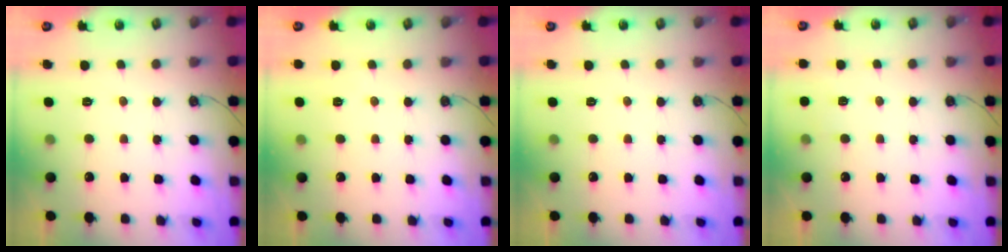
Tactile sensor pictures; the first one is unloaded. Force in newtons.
{"total": 3.0, "press": 2.1, "slide": 2.2}
{"total": 0.0}
{"total": 2.8, "press": 2.3, "slide": 1.5}